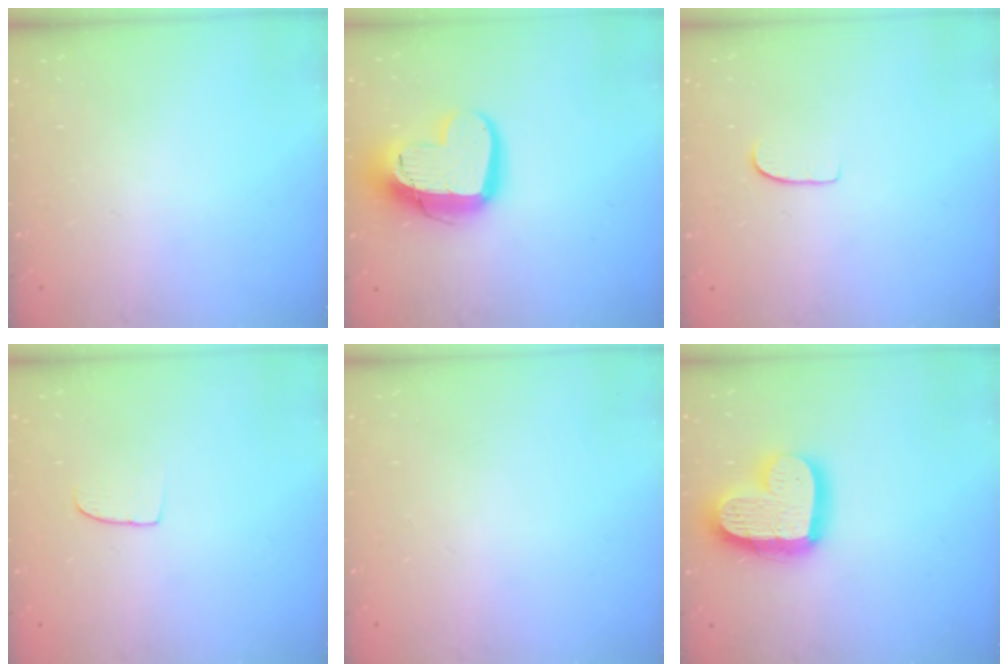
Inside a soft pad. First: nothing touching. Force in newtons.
{"total": 16.3, "press": 16.3, "slide": 1.4}
{"total": 5.2, "press": 5.2, "slide": 0.4}
{"total": 5.6, "press": 5.5, "slide": 0.5}
{"total": 0.5, "press": 0.5, "slide": 0.1}
{"total": 17.7, "press": 17.6, "slide": 1.6}